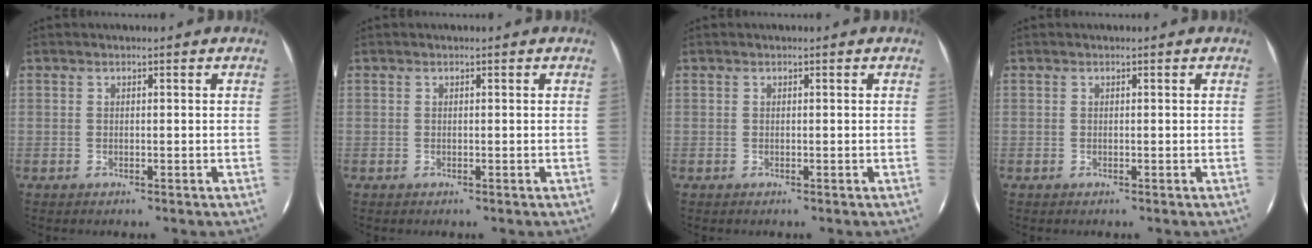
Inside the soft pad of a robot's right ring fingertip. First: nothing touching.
{"total": 0.0}
{"total": 0.0}
{"total": 0.0}